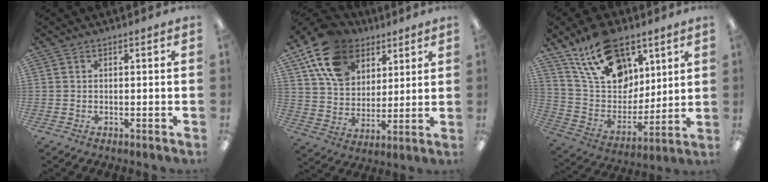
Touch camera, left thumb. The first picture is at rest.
{"total": 16.5, "force": [9.7, 11.4, 7.0], "torque": [-0.145, -0.034, 0.190]}
{"total": 20.5, "force": [12.2, 12.5, 10.6], "torque": [-0.190, -0.050, 0.227]}